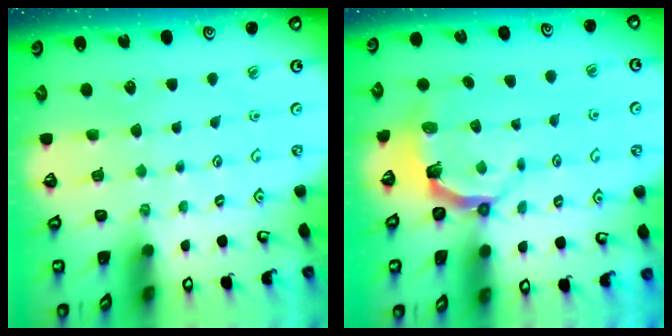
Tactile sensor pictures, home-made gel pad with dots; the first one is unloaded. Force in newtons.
{"total": 4.8, "press": 3.2, "slide": 3.6}